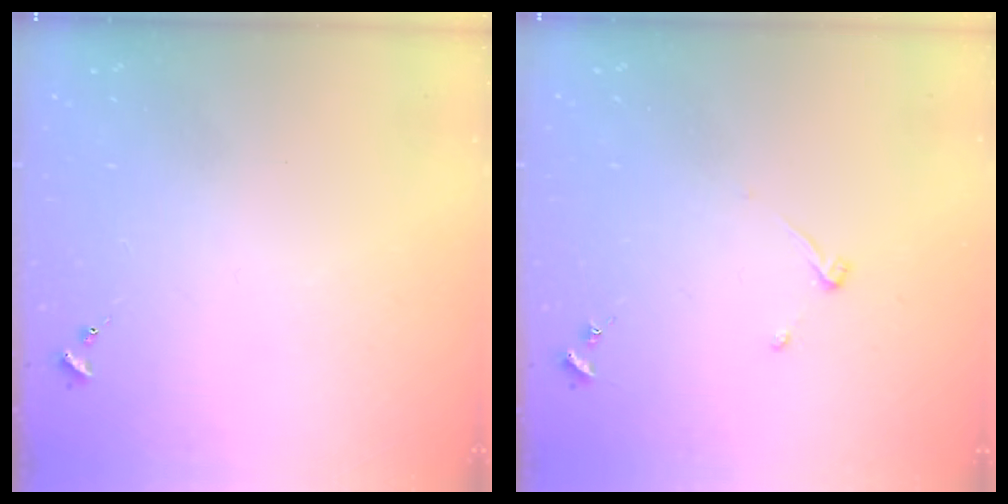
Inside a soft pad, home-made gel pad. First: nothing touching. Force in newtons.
{"total": 3.2, "press": 3.2, "slide": 0.5}